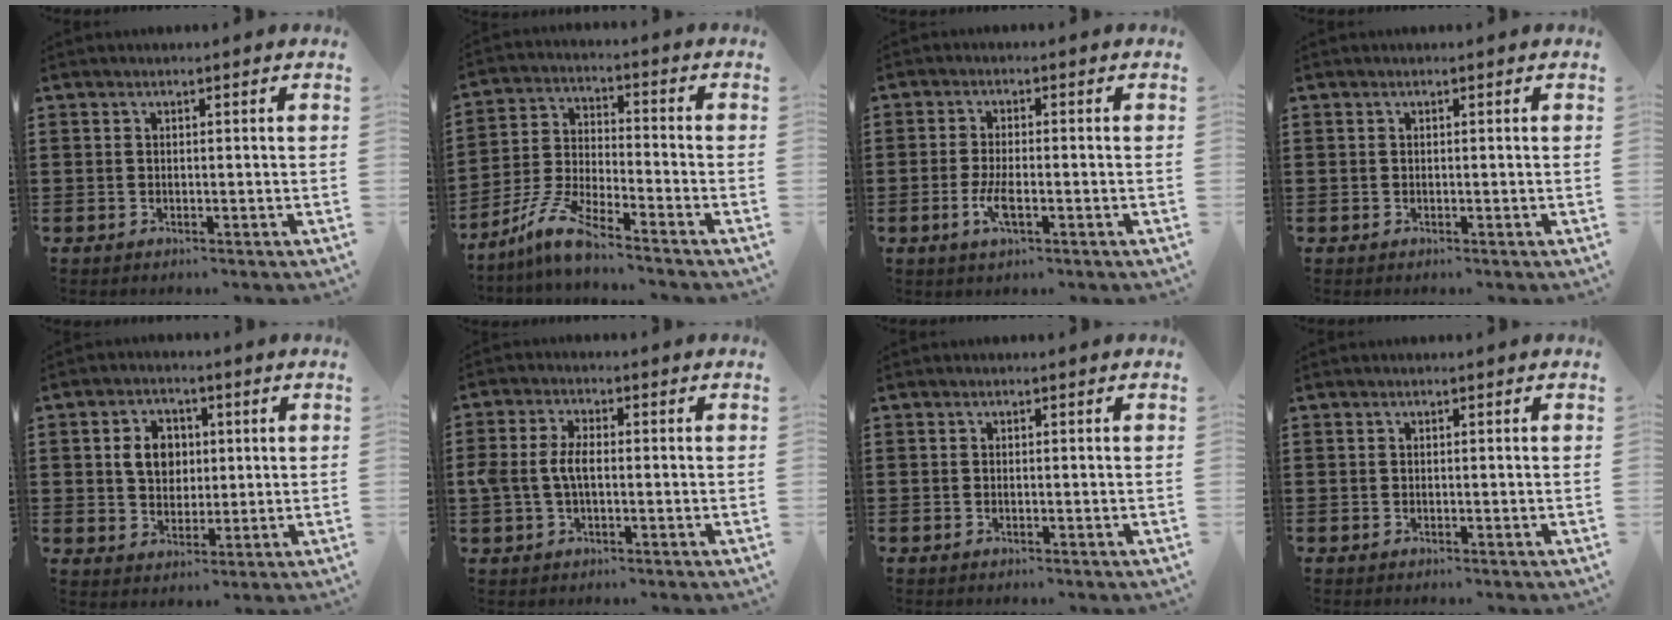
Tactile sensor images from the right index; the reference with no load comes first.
{"total": 7.9, "force": [-6.7, 0.4, 4.1], "torque": [-0.112, -0.013, -0.138]}
{"total": 4.0, "force": [-1.4, 1.1, 3.5], "torque": [-0.078, -0.005, -0.031]}
{"total": 0.0}
{"total": 5.8, "force": [1.1, 4.6, 3.3], "torque": [-0.073, 0.014, 0.014]}
{"total": 4.6, "force": [-0.3, 2.4, 3.9], "torque": [-0.103, -0.004, -0.014]}
{"total": 0.0}
{"total": 0.0}